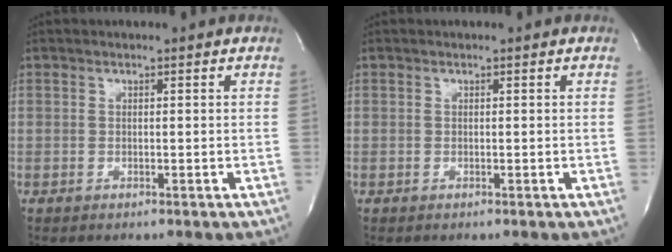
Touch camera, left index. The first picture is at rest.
{"total": 0.0}